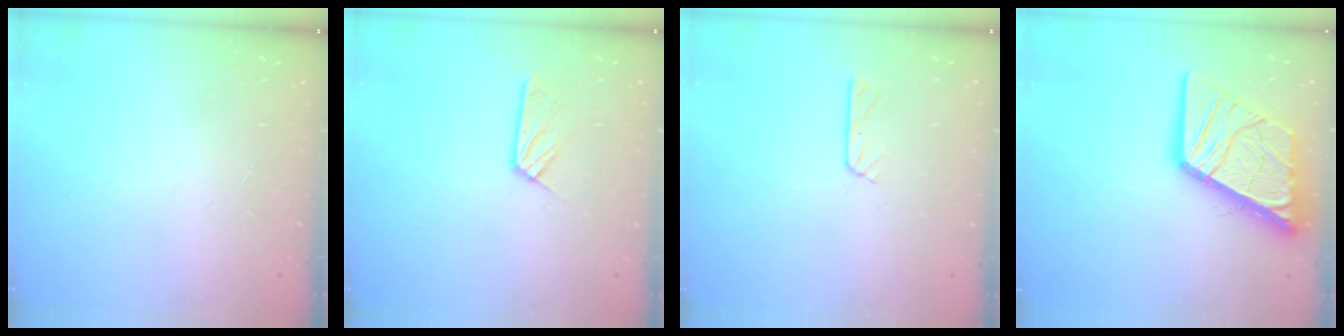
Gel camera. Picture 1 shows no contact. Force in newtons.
{"total": 5.3, "press": 5.3, "slide": 0.2}
{"total": 3.7, "press": 3.6, "slide": 0.3}
{"total": 19.1, "press": 18.9, "slide": 2.5}